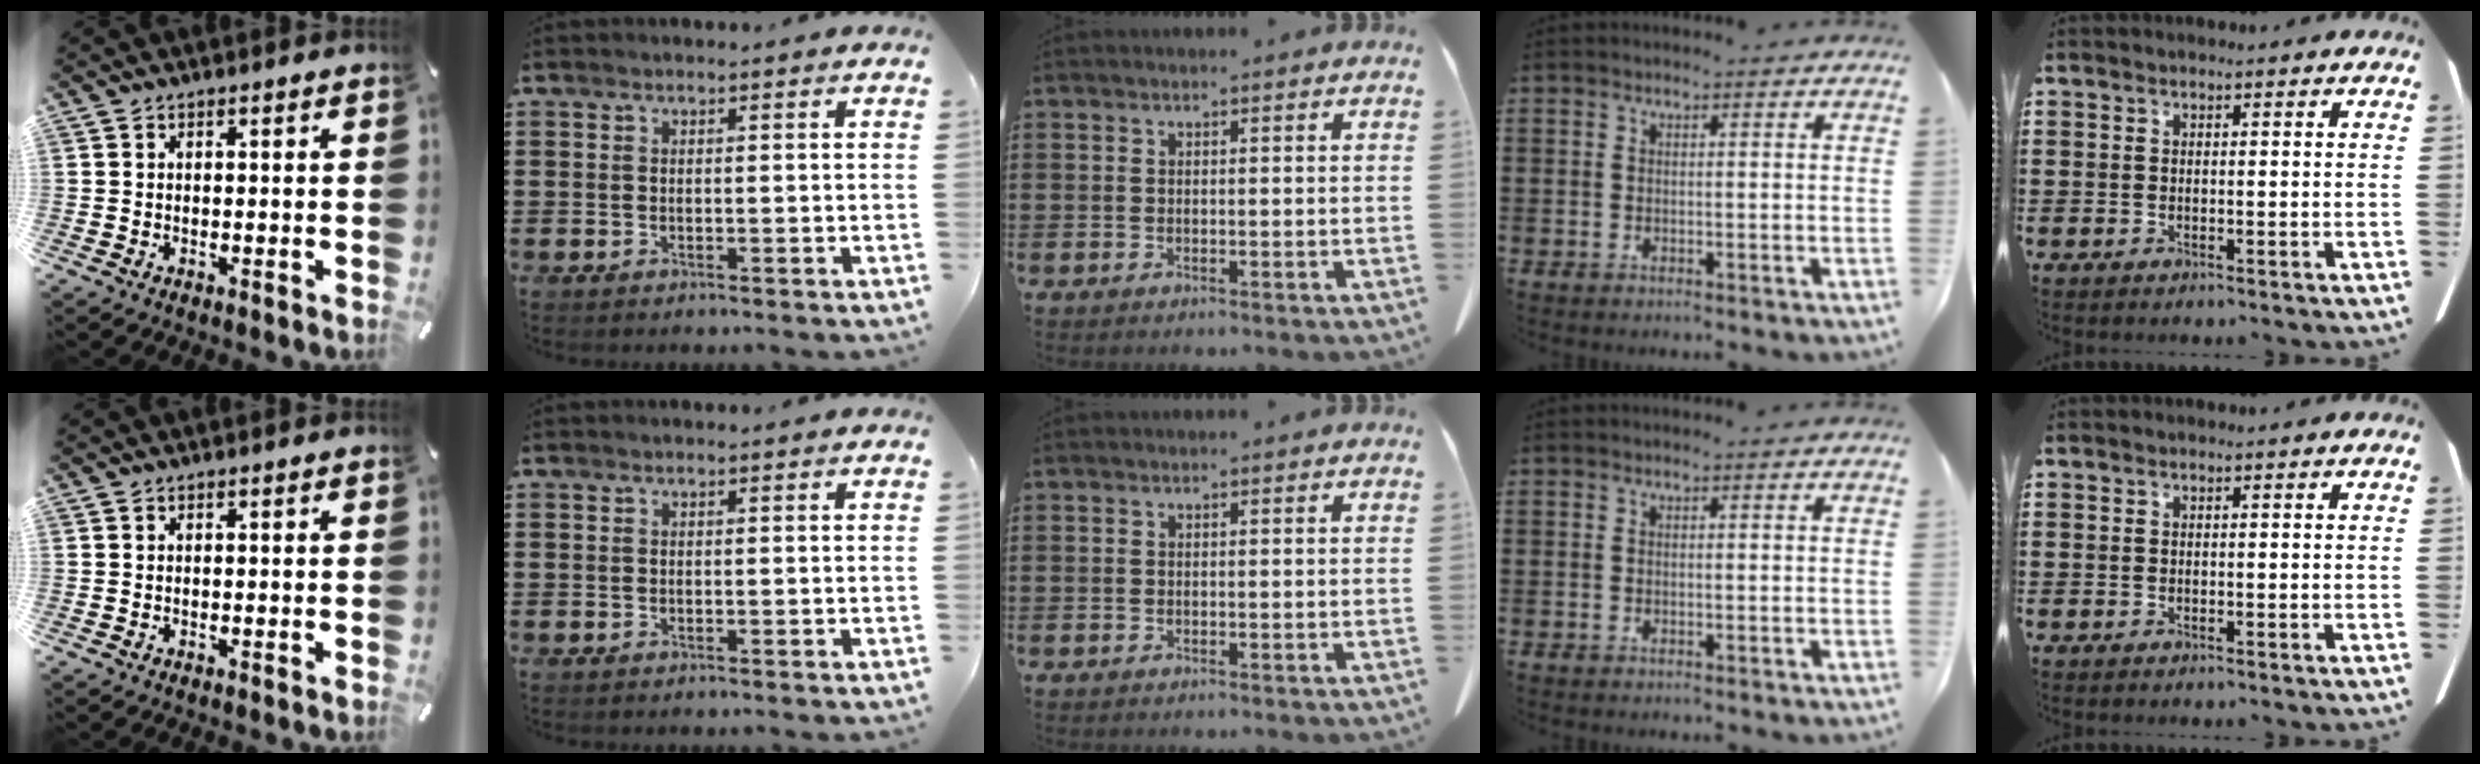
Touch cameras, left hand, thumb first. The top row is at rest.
{}